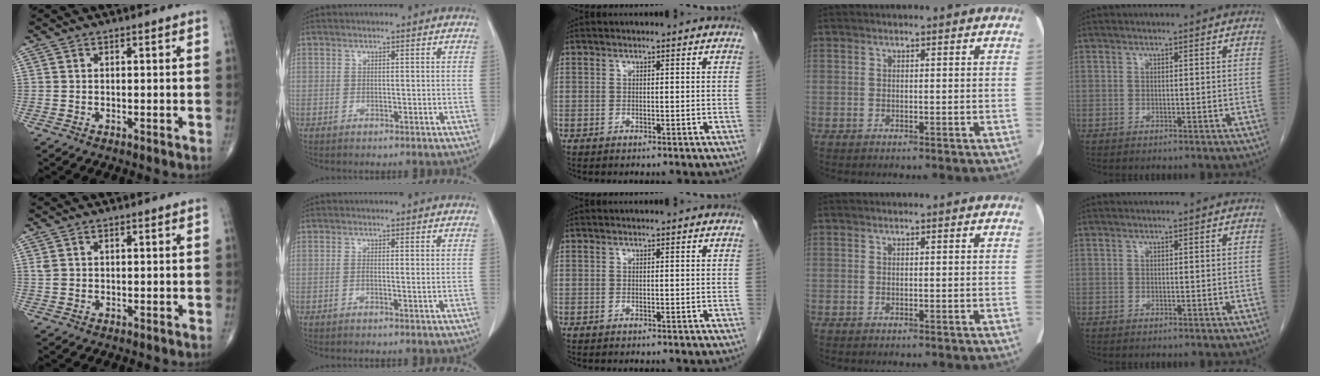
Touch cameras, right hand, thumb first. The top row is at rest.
{"thumb": {"total": 1.6, "force": [0.5, 1.1, 1.0], "torque": [-0.028, 0.008, 0.016]}, "index": {"total": 0.9, "force": [-0.1, 0.0, 0.9], "torque": [-0.018, -0.001, -0.001]}}